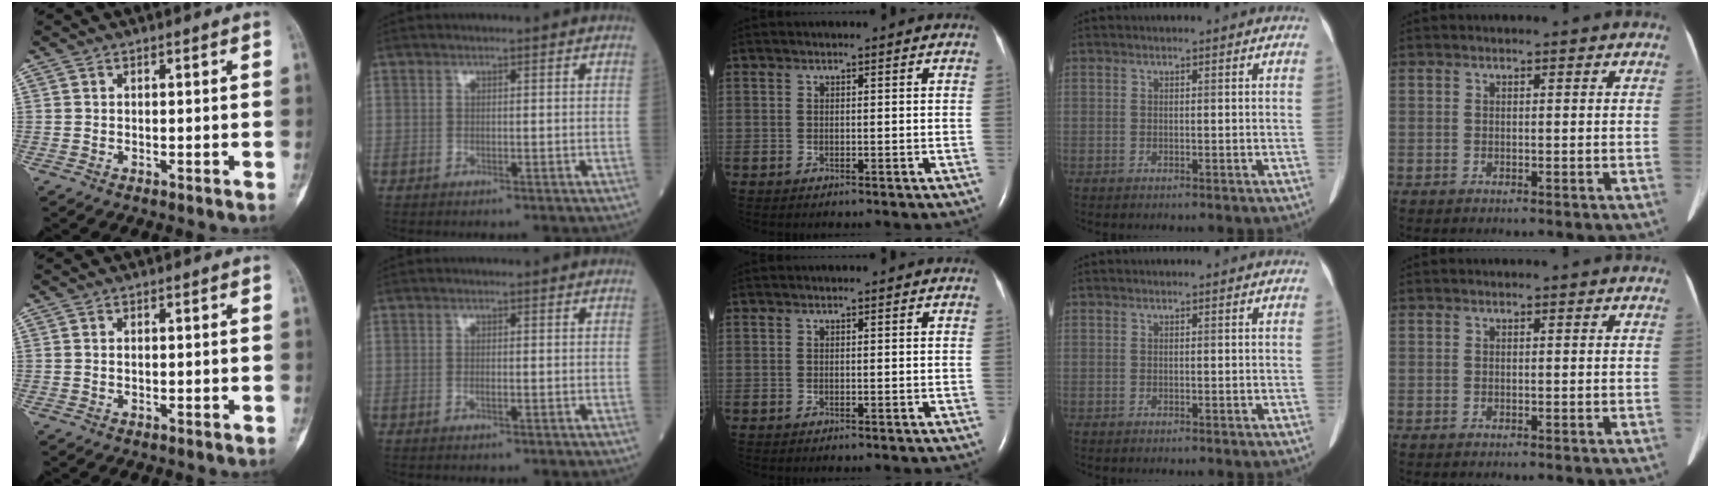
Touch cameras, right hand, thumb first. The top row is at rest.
{"thumb": {"total": 0.7, "force": [0.2, 0.4, 0.5], "torque": [-0.007, 0.001, 0.003]}, "index": {"total": 0.8, "force": [-0.2, 0.2, 0.8], "torque": [-0.017, -0.001, -0.004]}}